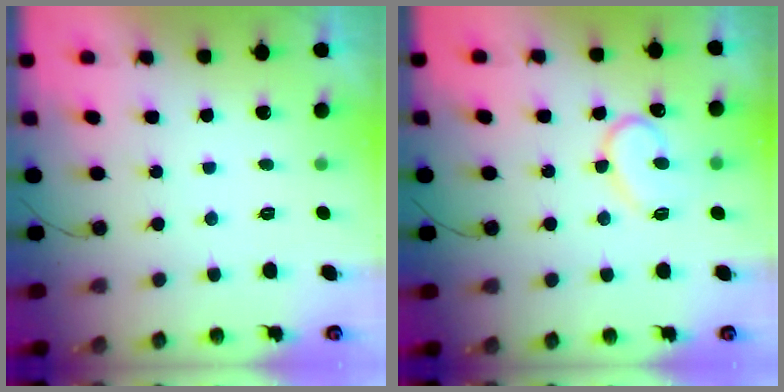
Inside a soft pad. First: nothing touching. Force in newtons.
{"total": 13.8, "press": 13.8, "slide": 1.3}